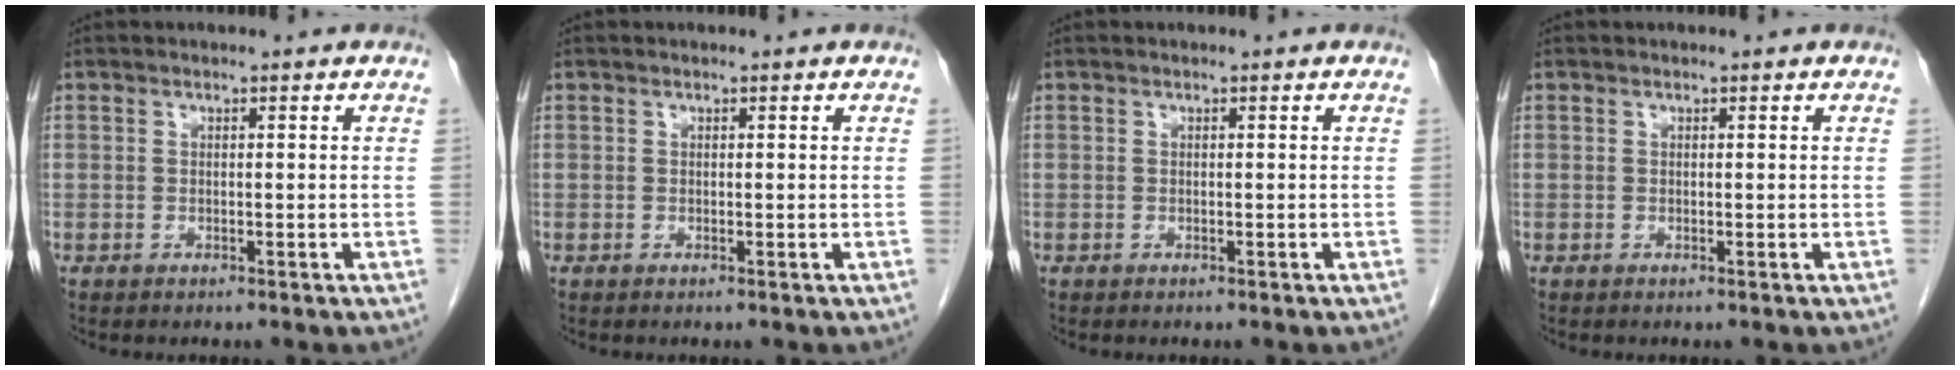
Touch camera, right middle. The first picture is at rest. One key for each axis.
{"total": 0.0}
{"total": 0.0}
{"total": 0.0}